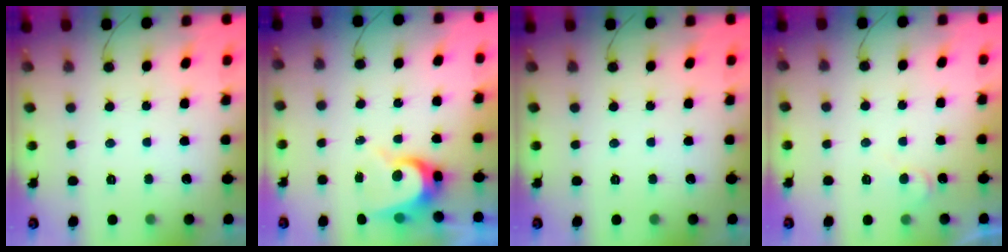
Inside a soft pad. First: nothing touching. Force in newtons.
{"total": 6.6, "press": 6.6, "slide": 0.5}
{"total": 0.0}
{"total": 4.4, "press": 4.4, "slide": 0.4}